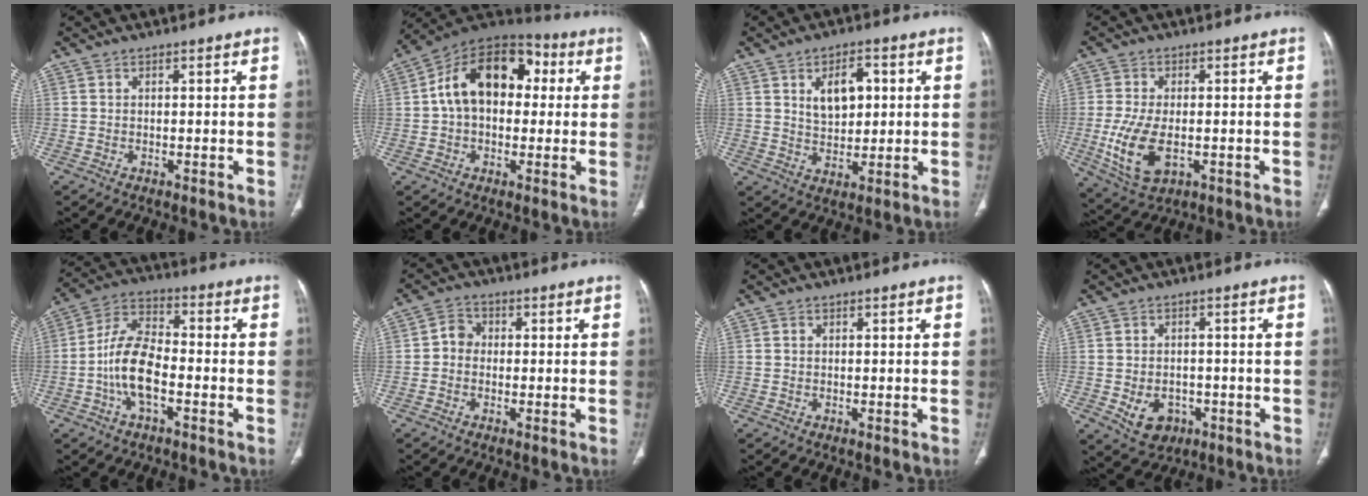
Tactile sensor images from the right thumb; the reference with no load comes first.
{"total": 15.4, "force": [1.7, 10.5, 11.2], "torque": [-0.147, 0.041, 0.013]}
{"total": 8.0, "force": [2.3, 4.8, 5.9], "torque": [-0.072, -0.007, 0.043]}
{"total": 10.2, "force": [-2.1, 5.4, 8.4], "torque": [-0.176, -0.010, -0.028]}
{"total": 11.5, "force": [-3.1, 5.8, 9.4], "torque": [-0.180, 0.035, -0.065]}
{"total": 3.5, "force": [-0.4, 3.0, 1.6], "torque": [-0.012, 0.013, -0.017]}
{"total": 0.0}
{"total": 6.4, "force": [-2.1, 5.0, 3.5], "torque": [-0.042, 0.013, -0.019]}